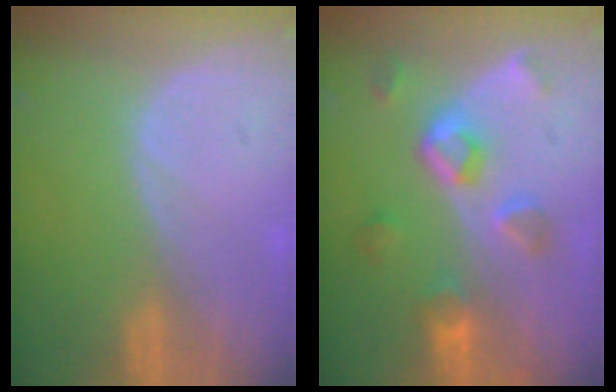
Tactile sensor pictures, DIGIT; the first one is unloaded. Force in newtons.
{"total": 7.8, "press": 7.0, "slide": 3.4}